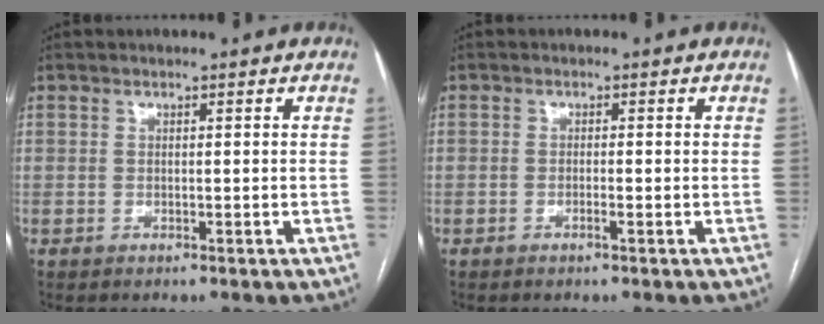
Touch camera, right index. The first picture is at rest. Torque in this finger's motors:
{"motor_torque": [-0.19, -0.03, -0.03, 0.00]}